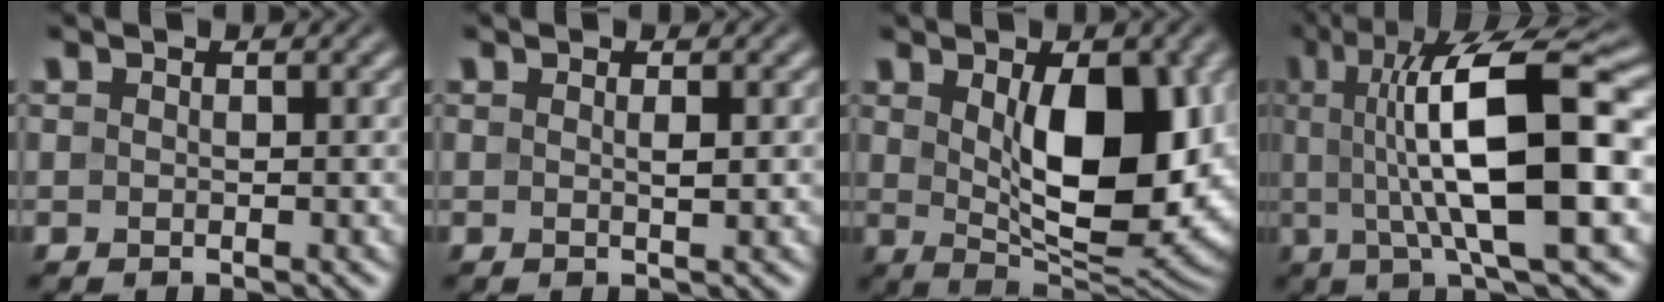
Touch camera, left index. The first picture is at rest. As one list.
[{"total": 0.9, "force": [0.2, 0.1, 0.9], "torque": [-0.012, 0.003, 0.001]}, {"total": 11.2, "force": [1.3, 5.5, 9.6], "torque": [-0.140, -0.016, 0.036]}, {"total": 13.2, "force": [1.2, 3.5, 12.7], "torque": [-0.200, 0.009, 0.019]}]